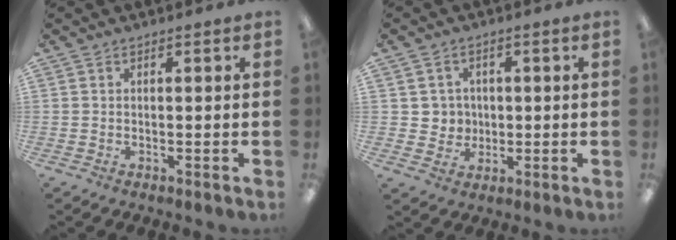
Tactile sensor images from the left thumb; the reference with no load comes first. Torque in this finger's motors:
{"motor_torque": [0.12, 0.18, 0.25, -0.25, 0.00]}